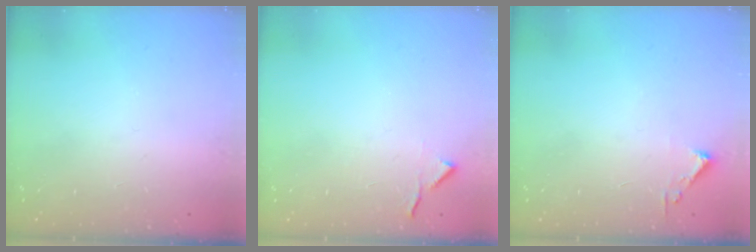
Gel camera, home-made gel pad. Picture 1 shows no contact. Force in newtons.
{"total": 4.2, "press": 4.1, "slide": 0.6}
{"total": 2.4, "press": 2.4, "slide": 0.3}